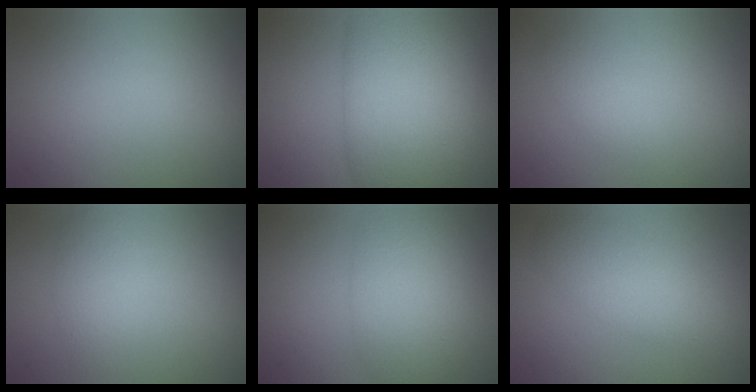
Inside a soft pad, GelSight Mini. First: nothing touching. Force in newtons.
{"total": 11.4, "press": 11.4, "slide": 0.6}
{"total": 1.4, "press": 1.4, "slide": 0.1}
{"total": 2.4, "press": 2.4, "slide": 0.0}
{"total": 5.7, "press": 5.7, "slide": 0.3}
{"total": 3.9, "press": 3.9, "slide": 0.1}